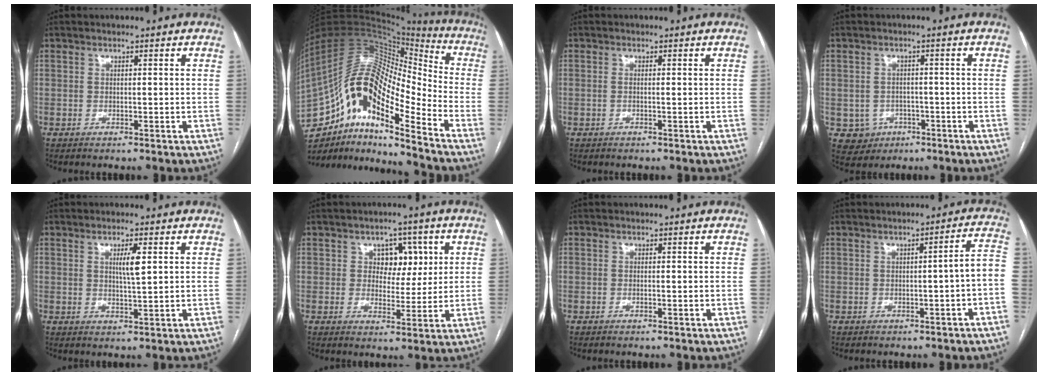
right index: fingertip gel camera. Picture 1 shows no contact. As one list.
[{"total": 20.2, "force": [-11.2, 5.6, 15.9], "torque": [-0.297, 0.039, -0.192]}, {"total": 0.6, "force": [-0.1, 0.0, 0.6], "torque": [-0.015, 0.000, -0.001]}, {"total": 5.1, "force": [-1.6, 4.7, 0.7], "torque": [-0.005, 0.009, -0.016]}, {"total": 3.6, "force": [1.2, 0.3, 3.4], "torque": [-0.058, -0.002, 0.018]}, {"total": 6.2, "force": [1.8, 4.4, 3.9], "torque": [-0.040, 0.014, 0.029]}, {"total": 0.0}, {"total": 4.4, "force": [-1.1, 0.0, 4.3], "torque": [-0.046, 0.017, -0.015]}]